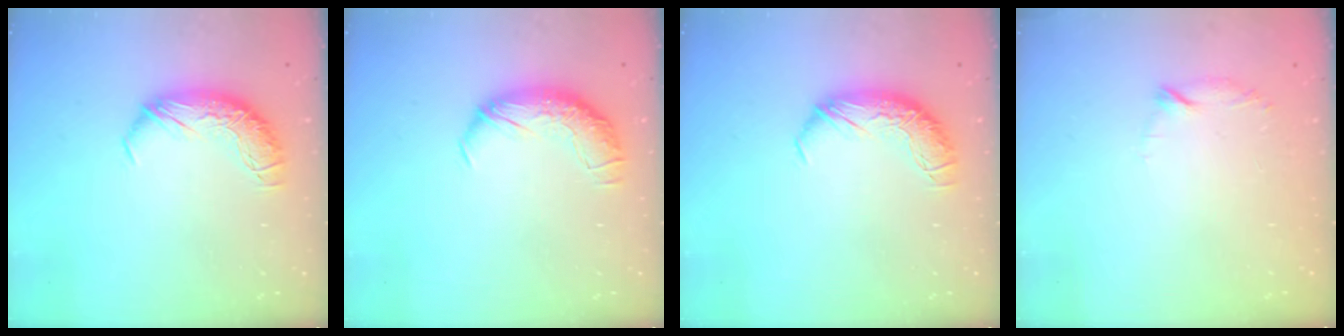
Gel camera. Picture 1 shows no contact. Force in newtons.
{"total": 1.7, "press": 0.7, "slide": 1.6}
{"total": 0.0}
{"total": 7.0, "press": 6.9, "slide": 0.9}